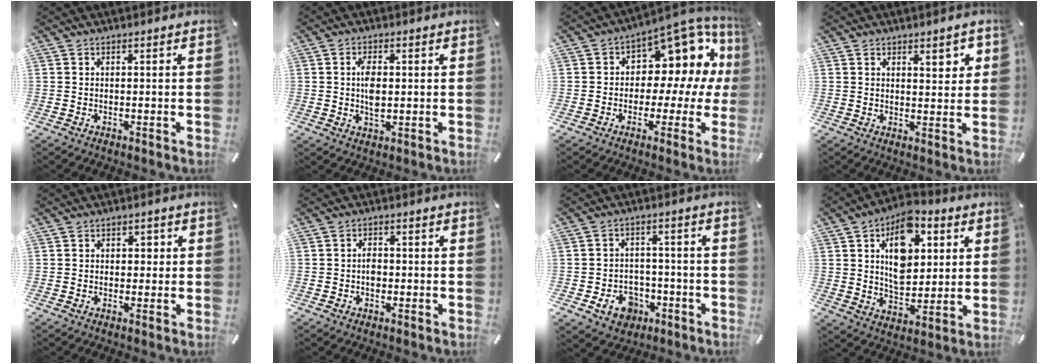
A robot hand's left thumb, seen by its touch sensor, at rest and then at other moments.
{"total": 5.9, "force": [0.7, 3.4, 4.8], "torque": [-0.089, 0.000, 0.006]}
{"total": 11.3, "force": [4.6, 7.6, 7.0], "torque": [-0.096, -0.055, 0.080]}
{"total": 4.3, "force": [2.4, 2.2, 2.8], "torque": [-0.028, -0.010, 0.035]}
{"total": 2.3, "force": [-0.1, 1.8, 1.3], "torque": [-0.011, 0.003, -0.011]}
{"total": 2.6, "force": [-0.5, 1.9, 1.7], "torque": [-0.033, 0.005, -0.009]}
{"total": 8.3, "force": [-3.6, 6.6, 3.6], "torque": [-0.067, 0.027, -0.062]}
{"total": 14.8, "force": [5.2, 10.1, 9.5], "torque": [-0.134, -0.016, 0.093]}